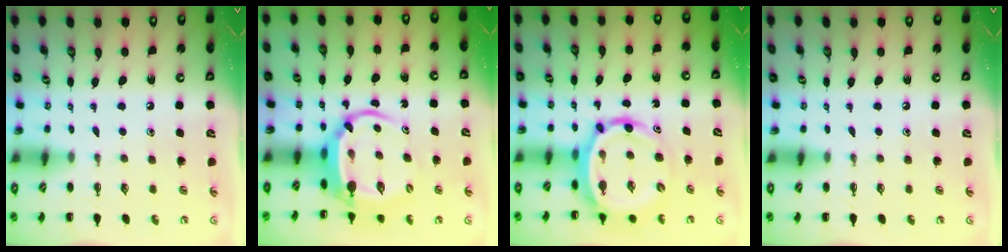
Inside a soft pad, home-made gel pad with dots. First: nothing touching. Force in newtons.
{"total": 6.7, "press": 6.4, "slide": 1.8}
{"total": 10.3, "press": 9.9, "slide": 2.8}
{"total": 0.0}